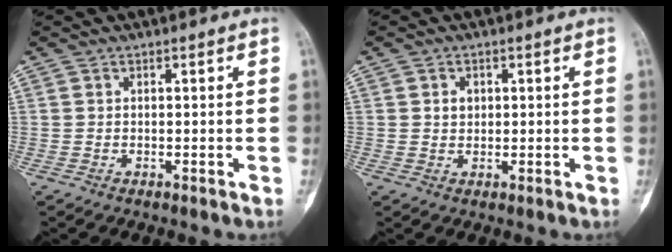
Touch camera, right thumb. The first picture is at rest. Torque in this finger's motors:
{"motor_torque": [0.16, 0.03, 0.23, -0.01, -0.07]}